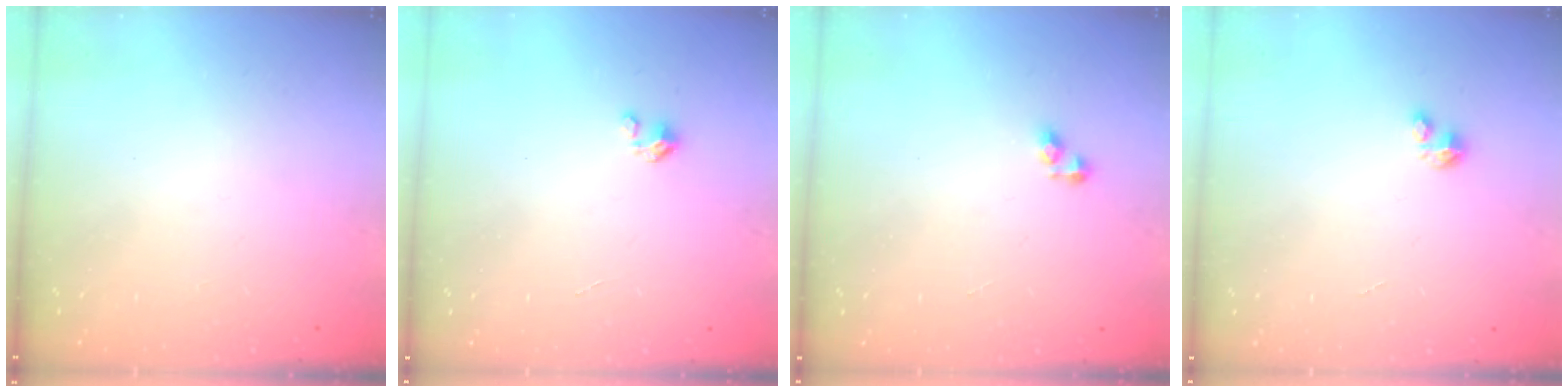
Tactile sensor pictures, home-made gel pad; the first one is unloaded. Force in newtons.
{"total": 0.0}
{"total": 3.8, "press": 3.7, "slide": 0.6}
{"total": 0.7, "press": 0.7, "slide": 0.2}